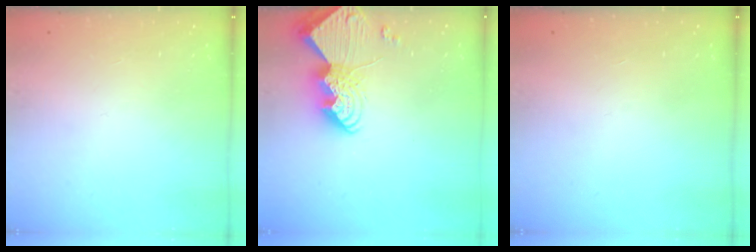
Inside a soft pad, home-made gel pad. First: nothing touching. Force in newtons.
{"total": 10.2, "press": 10.1, "slide": 0.7}
{"total": 0.0}